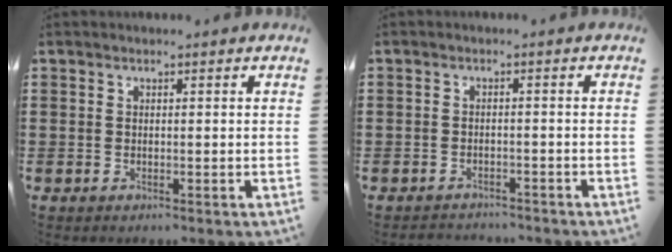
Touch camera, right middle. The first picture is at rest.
{"total": 1.9, "force": [-1.8, 0.3, -0.3], "torque": [-0.001, 0.001, -0.042]}